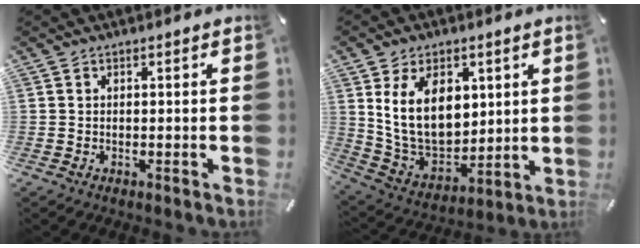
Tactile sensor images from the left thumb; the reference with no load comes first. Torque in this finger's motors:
{"motor_torque": [2.43, 2.43, 2.04, -0.73, 0.28]}